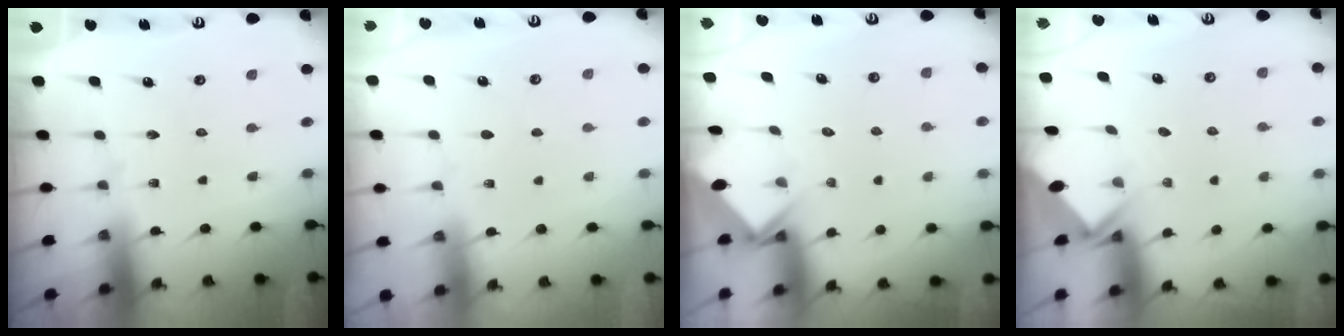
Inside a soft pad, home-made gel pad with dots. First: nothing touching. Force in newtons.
{"total": 2.8, "press": 2.8, "slide": 0.4}
{"total": 3.8, "press": 3.8, "slide": 0.2}
{"total": 2.7, "press": 2.7, "slide": 0.2}